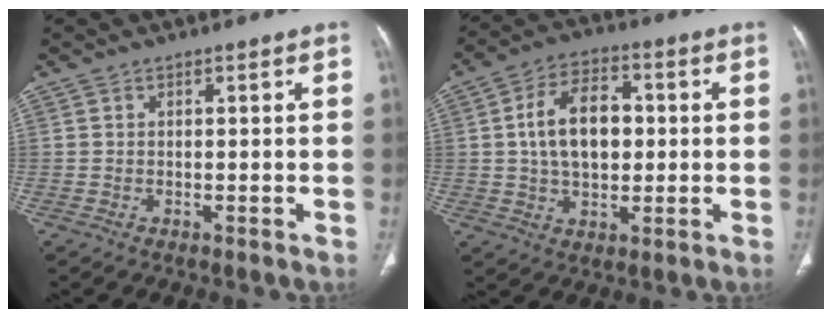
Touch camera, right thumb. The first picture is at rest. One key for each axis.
{"total": 12.2, "fx": 1.0, "fy": 7.6, "fz": 9.4, "tx": -0.141, "ty": 0.014, "tz": 0.015}